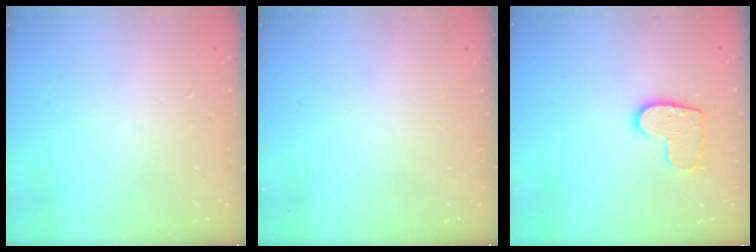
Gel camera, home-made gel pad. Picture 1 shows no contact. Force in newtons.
{"total": 0.0}
{"total": 10.2, "press": 10.1, "slide": 0.5}